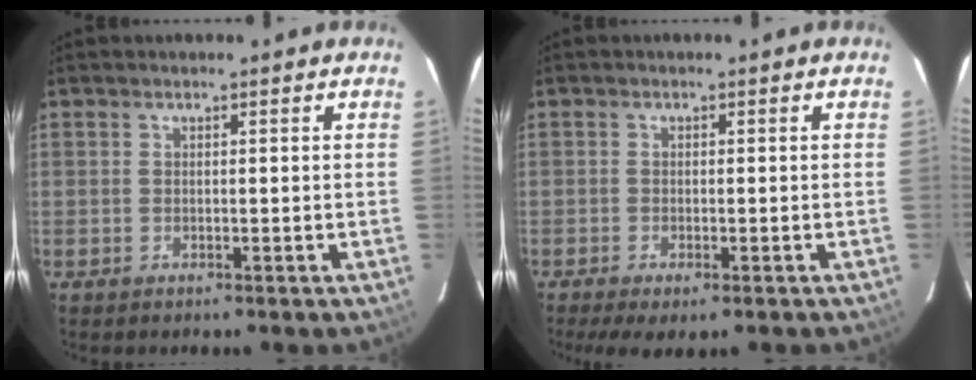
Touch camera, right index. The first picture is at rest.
{"total": 5.2, "force": [-3.4, 1.6, 3.6], "torque": [-0.082, -0.023, -0.055]}